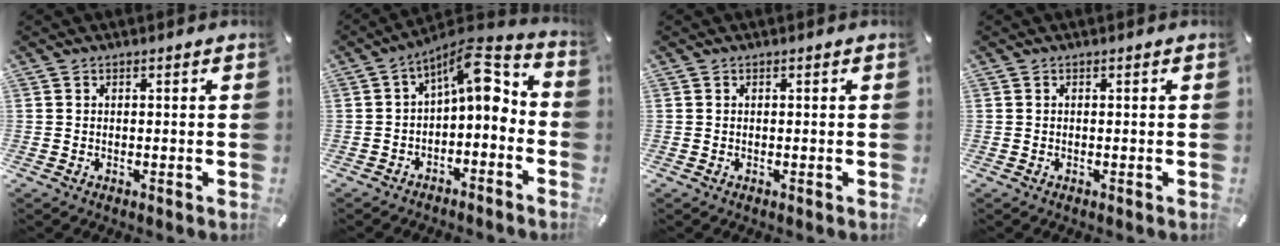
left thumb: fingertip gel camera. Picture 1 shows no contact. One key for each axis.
{"total": 8.9, "fx": 2.6, "fy": 4.4, "fz": 7.3, "tx": -0.105, "ty": -0.028, "tz": 0.038}
{"total": 0.0}
{"total": 0.0}